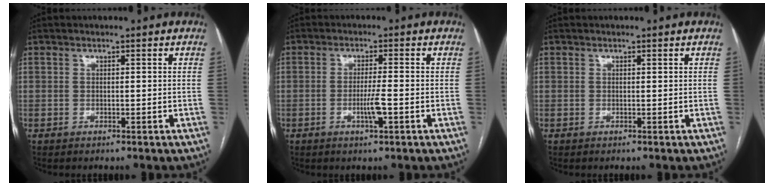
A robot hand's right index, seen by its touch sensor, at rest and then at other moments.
{"total": 3.6, "force": [-1.2, 0.1, 3.4], "torque": [-0.065, -0.004, -0.022]}
{"total": 0.0}